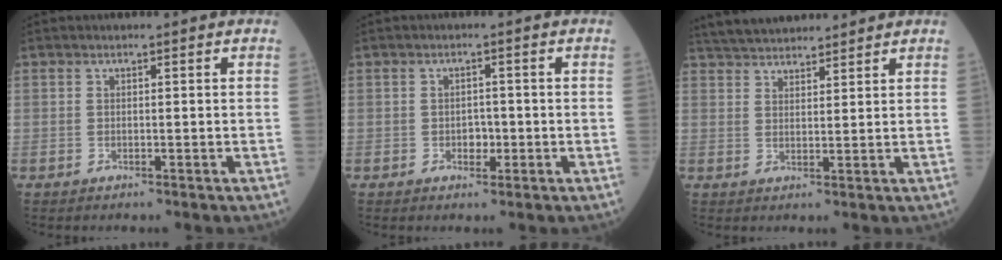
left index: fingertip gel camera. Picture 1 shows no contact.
{"total": 1.9, "force": [-0.6, 1.3, 1.2], "torque": [-0.015, 0.004, -0.007]}
{"total": 10.4, "force": [9.7, 2.0, 3.1], "torque": [-0.056, 0.034, 0.160]}